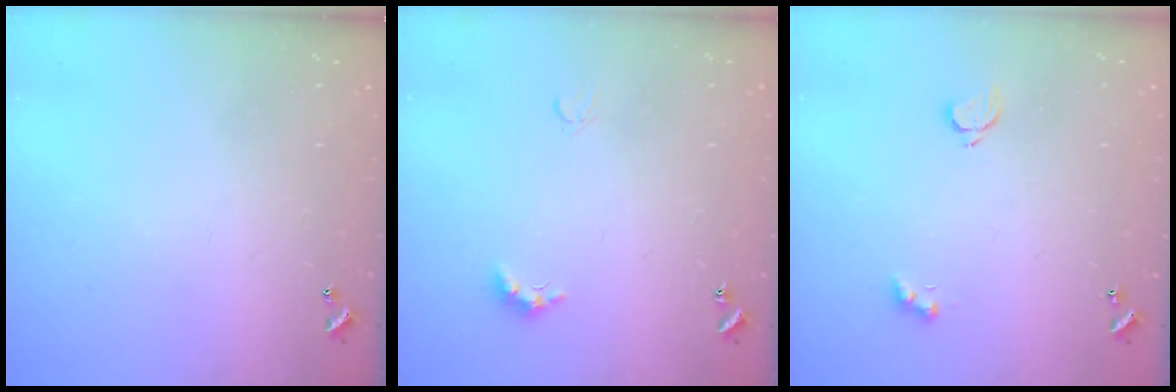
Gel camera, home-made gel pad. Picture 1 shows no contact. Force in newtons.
{"total": 2.1, "press": 2.0, "slide": 0.5}
{"total": 2.5, "press": 2.4, "slide": 0.5}